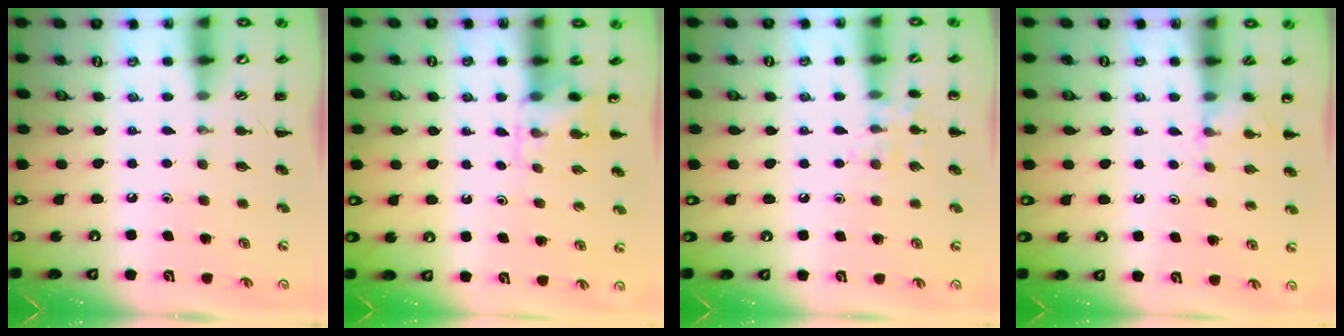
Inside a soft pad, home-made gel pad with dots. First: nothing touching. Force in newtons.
{"total": 4.2, "press": 3.9, "slide": 1.5}
{"total": 7.4, "press": 7.3, "slide": 1.1}
{"total": 4.8, "press": 4.6, "slide": 1.3}